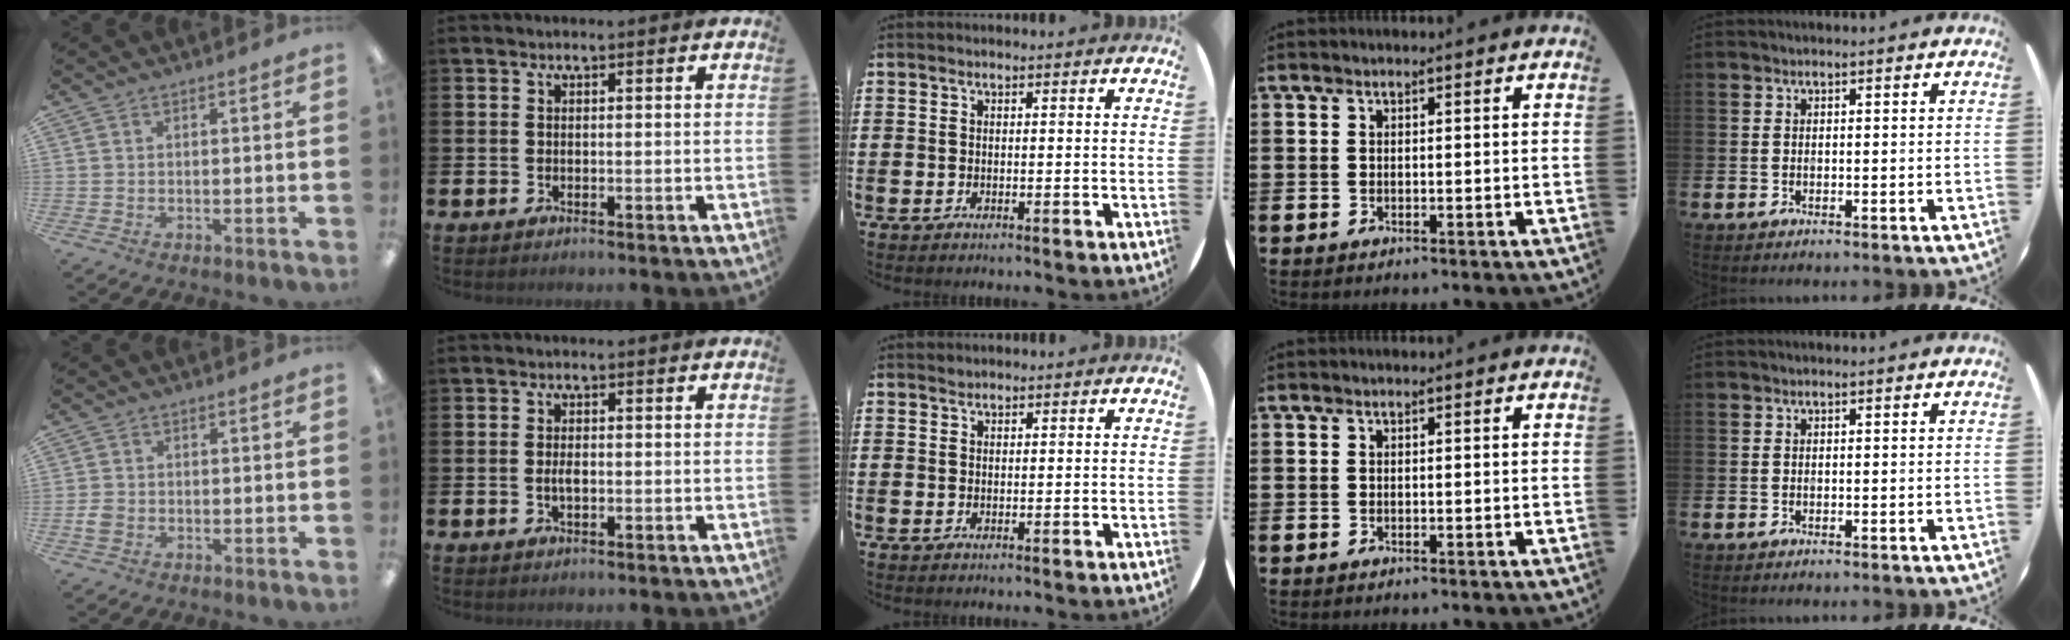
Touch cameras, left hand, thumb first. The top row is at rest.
{"thumb": {"total": 2.5, "force": [-0.7, 1.9, 1.3], "torque": [-0.021, 0.004, -0.012]}, "index": {"total": 1.7, "force": [-0.2, 0.8, 1.5], "torque": [-0.027, 0.001, -0.004]}, "middle": {"total": 0.6, "force": [0.5, 0.1, -0.1], "torque": [0.001, 0.002, 0.010]}}